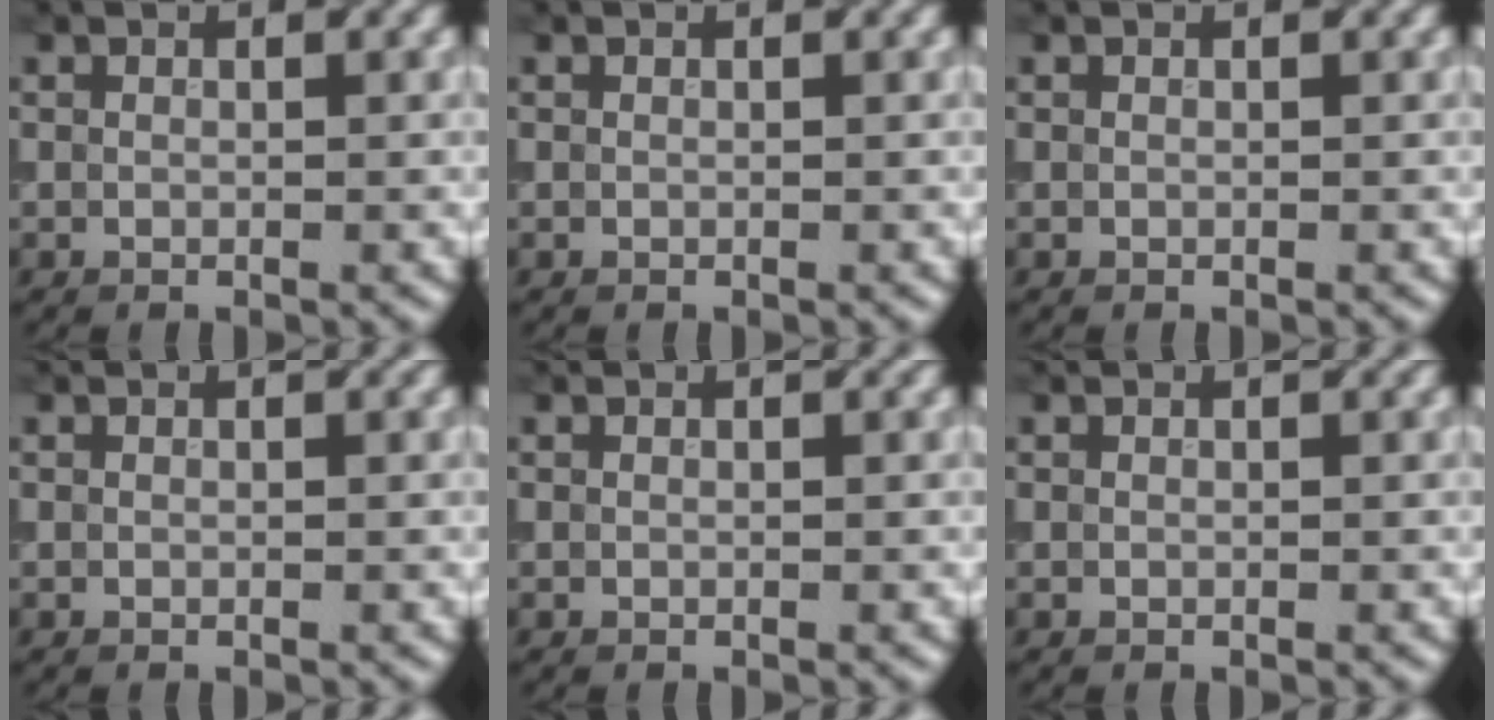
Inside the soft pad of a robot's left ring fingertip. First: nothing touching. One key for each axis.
{"total": 0.0}
{"total": 0.0}
{"total": 0.0}
{"total": 0.0}
{"total": 0.0}